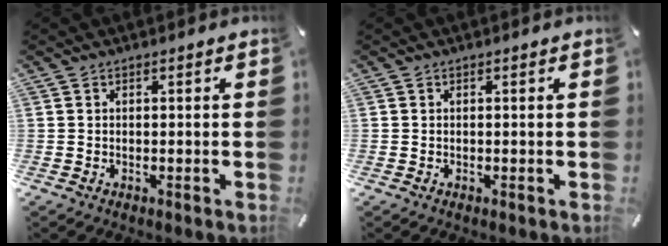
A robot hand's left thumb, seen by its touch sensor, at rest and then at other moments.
{"total": 0.0}